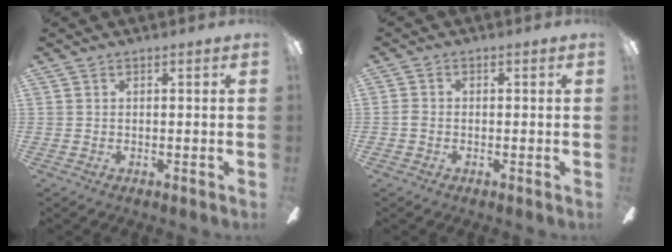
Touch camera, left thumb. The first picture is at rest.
{"total": 1.4, "force": [-0.5, 1.0, 0.9], "torque": [-0.017, 0.005, -0.011]}